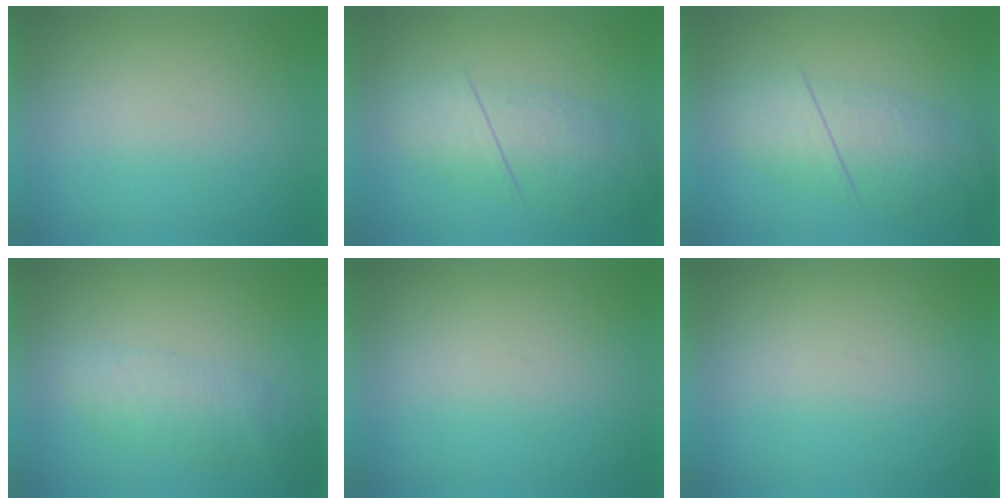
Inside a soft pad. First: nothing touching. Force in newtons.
{"total": 2.8}
{"total": 3.0}
{"total": 2.1}
{"total": 0.0}
{"total": 0.0}